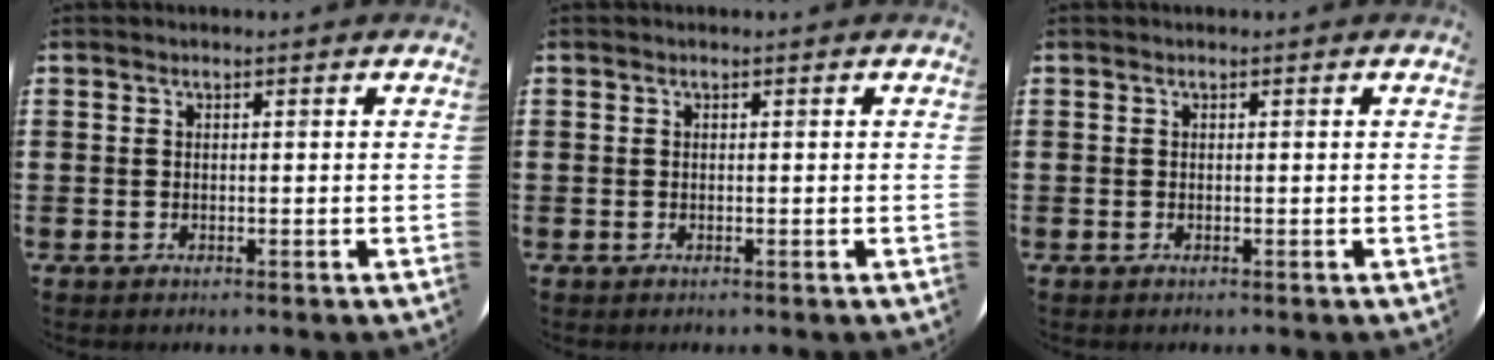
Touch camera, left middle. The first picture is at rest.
{"total": 0.0}
{"total": 0.0}